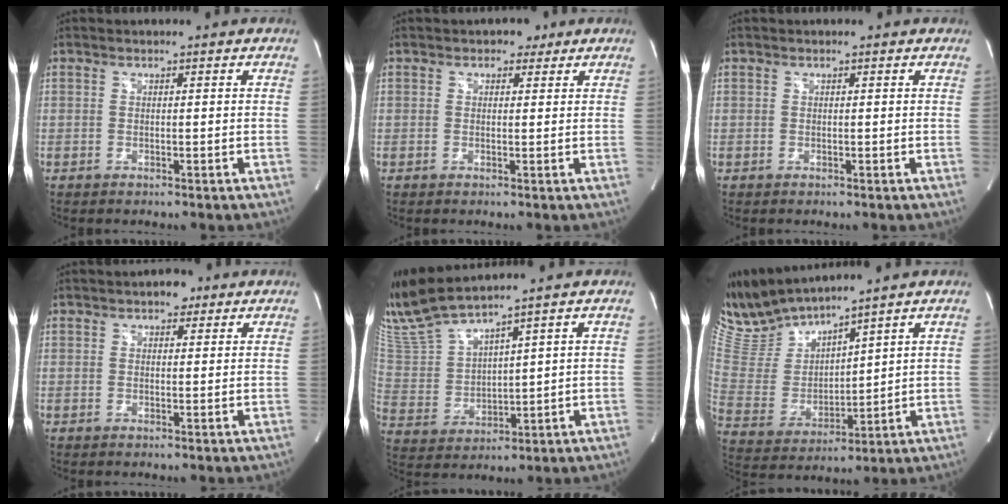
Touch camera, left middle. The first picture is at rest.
{"total": 2.0, "force": [1.3, 1.3, 0.8], "torque": [-0.011, 0.006, 0.013]}
{"total": 0.0}
{"total": 2.6, "force": [1.7, 1.4, 1.5], "torque": [-0.024, 0.010, 0.023]}
{"total": 10.3, "force": [9.4, -0.6, 4.2], "torque": [-0.103, -0.001, 0.204]}
{"total": 10.8, "force": [10.5, 0.1, 2.8], "torque": [-0.081, -0.003, 0.230]}